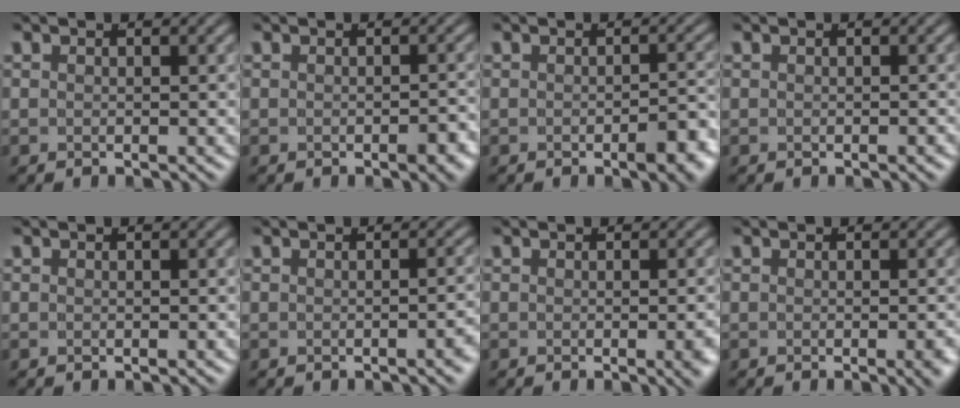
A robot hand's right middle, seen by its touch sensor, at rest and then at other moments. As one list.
[{"total": 1.4, "force": [-1.0, 0.3, 0.9], "torque": [-0.015, 0.000, -0.016]}, {"total": 2.6, "force": [-1.6, 0.5, 2.0], "torque": [-0.023, 0.002, -0.027]}, {"total": 0.0}, {"total": 0.0}, {"total": 1.0, "force": [-0.7, -0.2, 0.7], "torque": [-0.008, 0.009, -0.014]}, {"total": 1.4, "force": [-0.5, -0.2, 1.3], "torque": [-0.014, 0.005, -0.011]}, {"total": 1.2, "force": [-0.5, -0.1, 1.0], "torque": [-0.013, 0.004, -0.010]}]